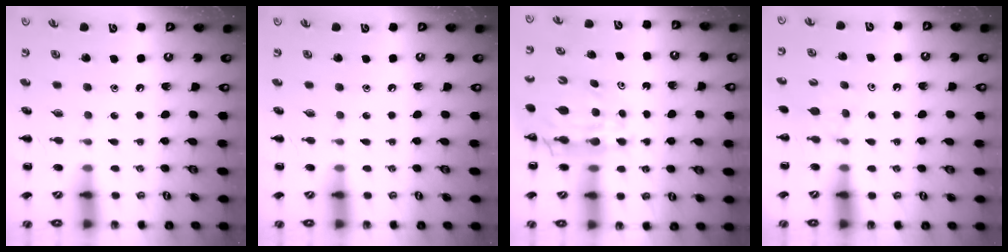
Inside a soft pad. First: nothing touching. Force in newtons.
{"total": 0.0}
{"total": 12.1, "press": 11.7, "slide": 3.3}
{"total": 4.3, "press": 4.1, "slide": 1.4}